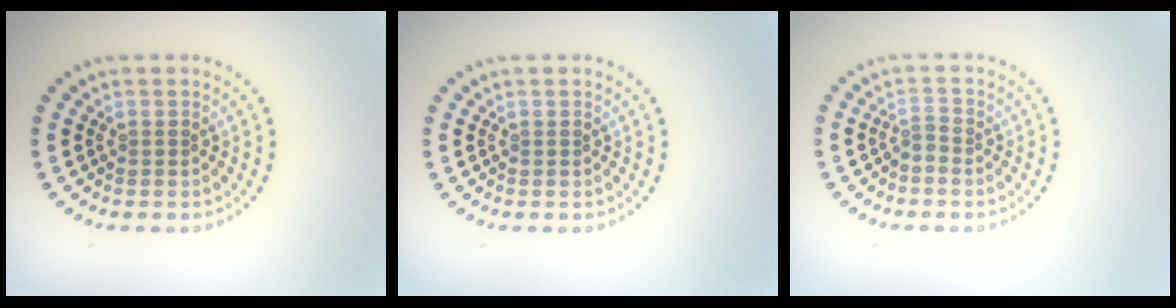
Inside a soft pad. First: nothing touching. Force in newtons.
{"total": 0.0}
{"total": 1.0, "press": 0.4, "slide": 0.9}